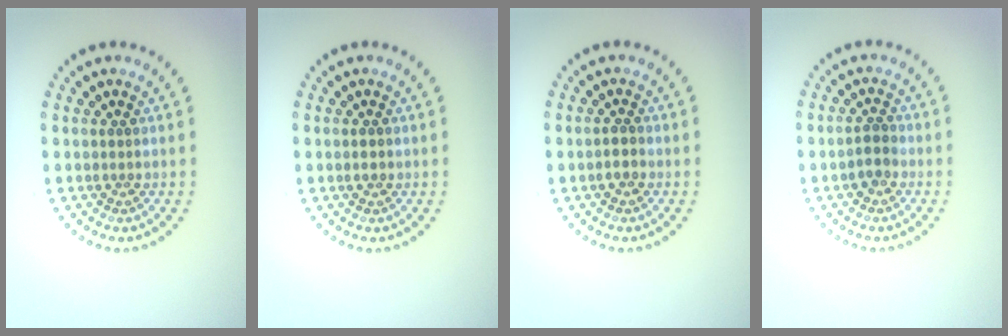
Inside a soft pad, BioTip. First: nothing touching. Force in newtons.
{"total": 1.1, "press": 1.1, "slide": 0.1}
{"total": 1.1, "press": 1.0, "slide": 0.5}
{"total": 1.4, "press": 1.2, "slide": 0.6}